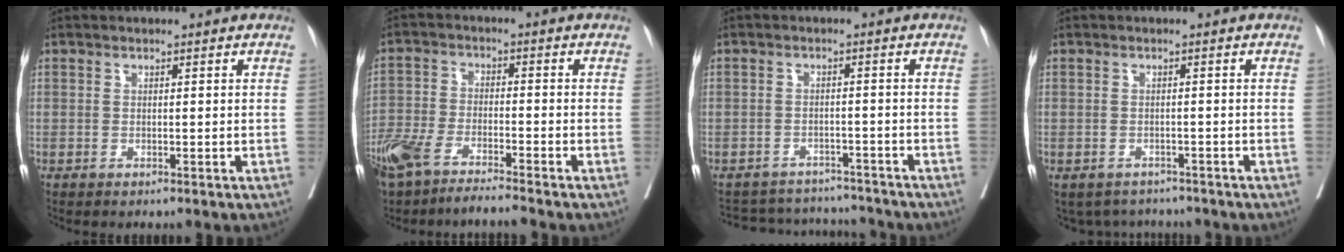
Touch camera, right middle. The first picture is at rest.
{"total": 8.4, "force": [-7.0, 1.1, 4.6], "torque": [-0.088, -0.012, -0.133]}
{"total": 9.8, "force": [-9.2, 3.4, 0.4], "torque": [-0.003, 0.019, -0.119]}
{"total": 4.9, "force": [-4.3, 2.2, 0.2], "torque": [0.006, 0.006, -0.056]}